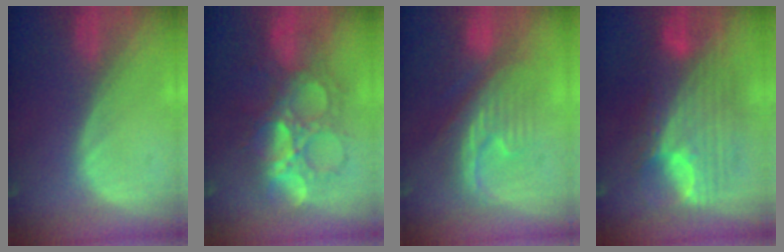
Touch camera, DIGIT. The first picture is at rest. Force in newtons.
{"total": 9.1, "press": 9.1, "slide": 0.6}
{"total": 8.0, "press": 7.9, "slide": 1.2}
{"total": 11.5, "press": 11.5, "slide": 1.1}